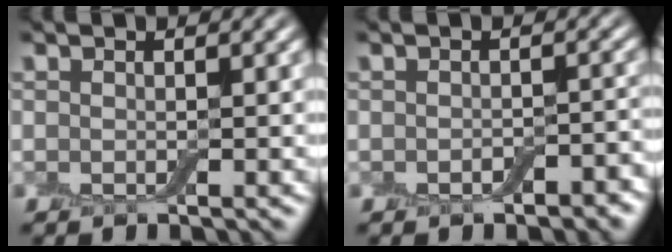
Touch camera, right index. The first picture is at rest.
{"total": 2.1, "force": [-1.0, 1.1, 1.5], "torque": [-0.024, -0.001, -0.012]}